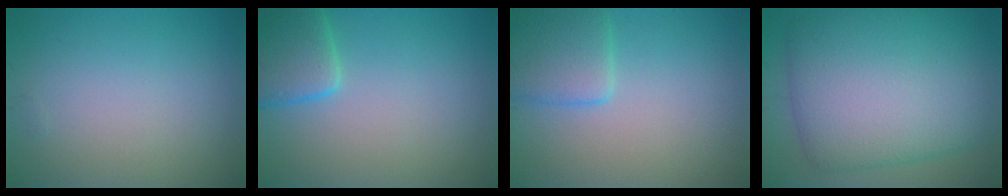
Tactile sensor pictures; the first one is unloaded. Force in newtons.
{"total": 4.1, "press": 4.1, "slide": 0.3}
{"total": 3.7, "press": 3.7, "slide": 0.2}
{"total": 13.5, "press": 13.5, "slide": 0.6}